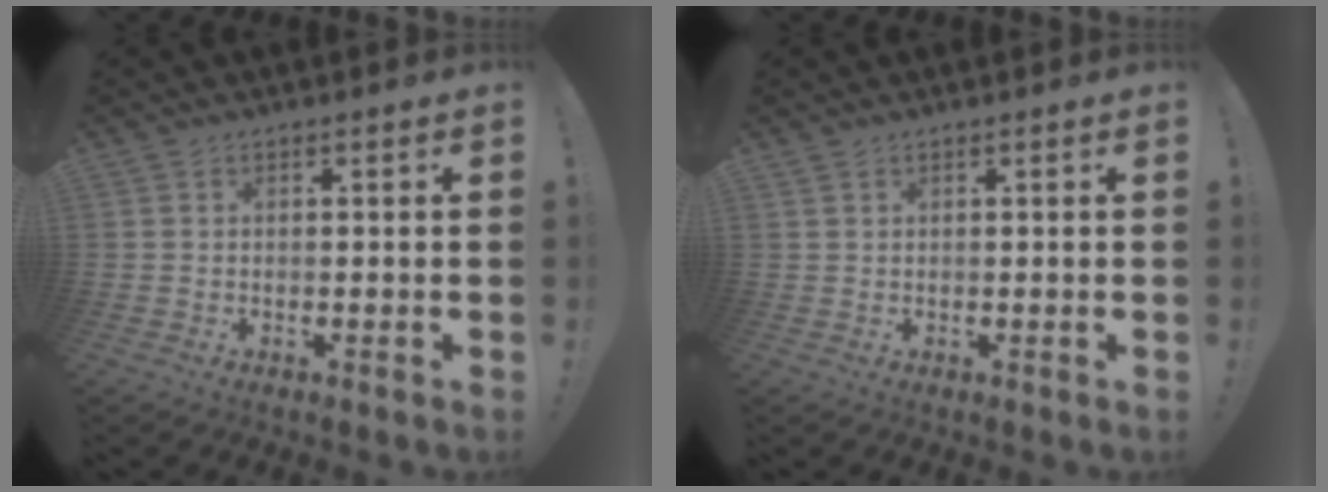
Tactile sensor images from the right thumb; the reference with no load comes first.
{"total": 0.7, "force": [0.5, 0.3, 0.3], "torque": [-0.006, 0.000, 0.010]}